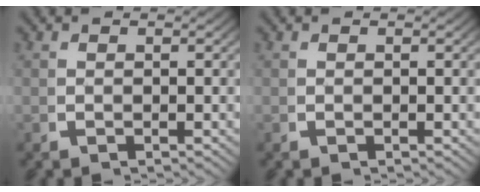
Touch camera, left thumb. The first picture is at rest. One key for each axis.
{"total": 0.0}